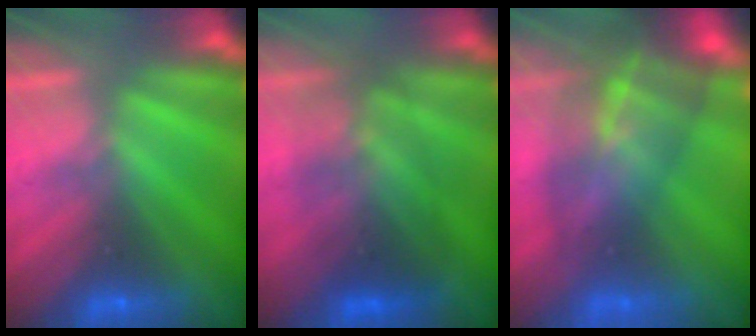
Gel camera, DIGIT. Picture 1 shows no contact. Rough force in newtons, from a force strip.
{"total": 3.4}
{"total": 7.5}